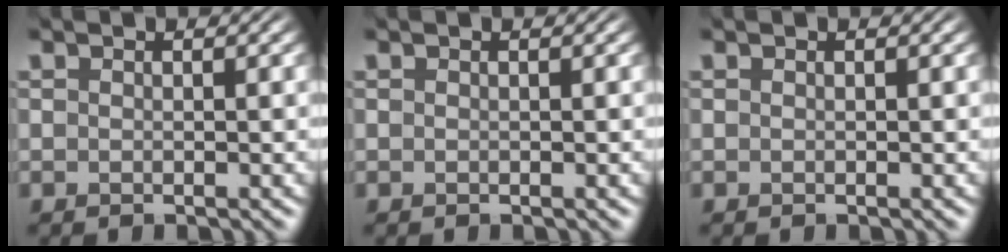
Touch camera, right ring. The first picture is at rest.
{"total": 0.0}
{"total": 0.0}